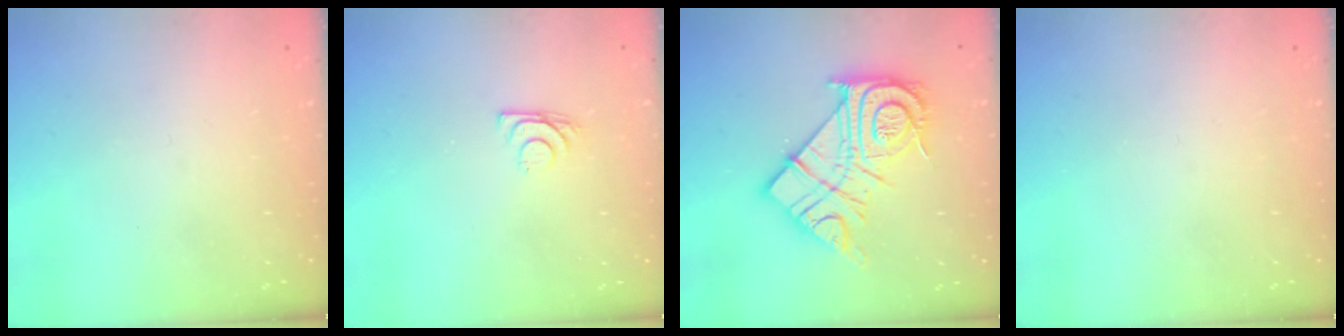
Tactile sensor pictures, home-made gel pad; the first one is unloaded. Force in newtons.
{"total": 7.2, "press": 7.2, "slide": 0.6}
{"total": 20.9, "press": 20.8, "slide": 1.9}
{"total": 0.0}